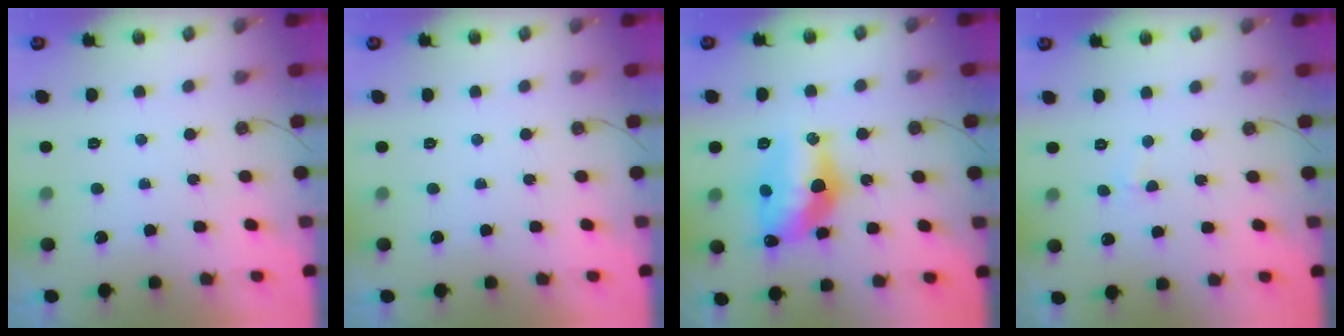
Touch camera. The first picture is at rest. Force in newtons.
{"total": 0.0}
{"total": 15.7, "press": 15.5, "slide": 2.1}
{"total": 3.6, "press": 1.5, "slide": 3.3}